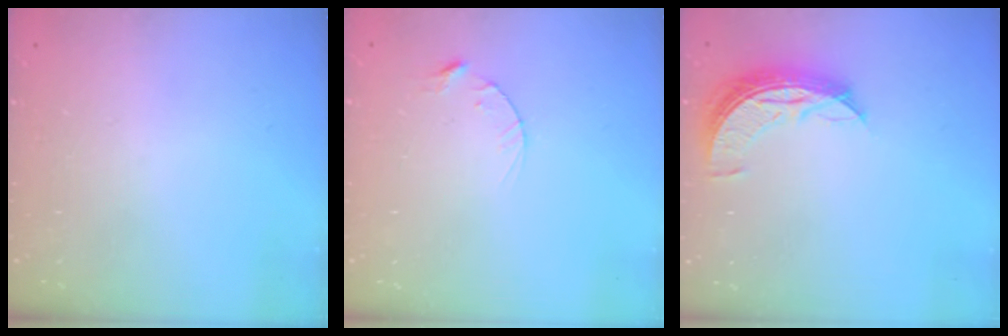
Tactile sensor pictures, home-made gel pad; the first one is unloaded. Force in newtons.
{"total": 2.8, "press": 2.8, "slide": 0.4}
{"total": 8.2, "press": 8.1, "slide": 0.3}